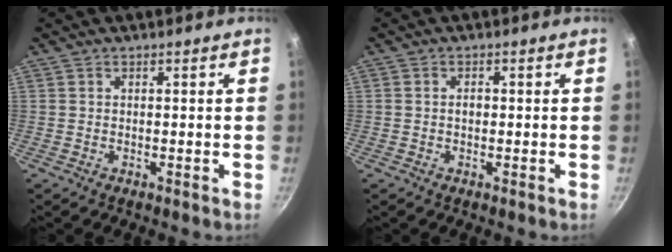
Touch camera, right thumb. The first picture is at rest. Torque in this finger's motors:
{"motor_torque": [-0.04, -0.24, 0.65, 0.26, 0.04]}